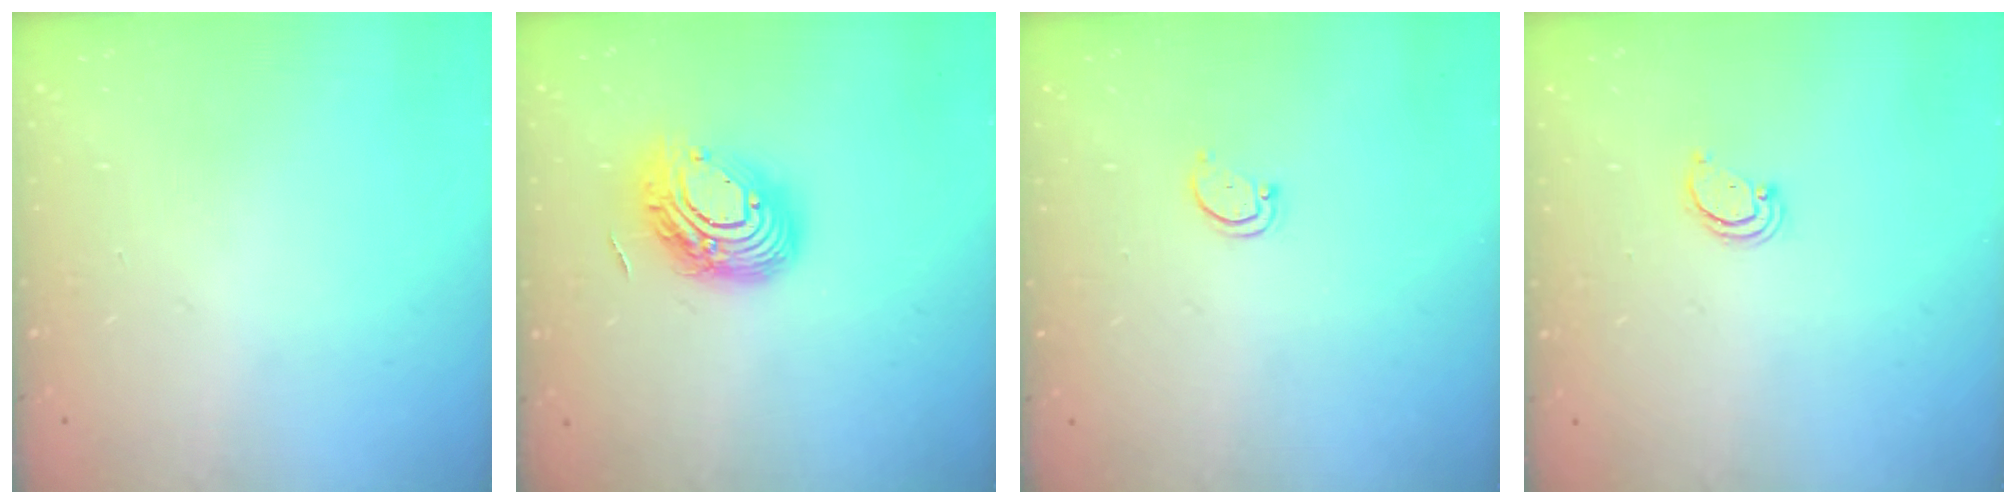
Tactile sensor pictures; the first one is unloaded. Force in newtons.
{"total": 14.8, "press": 14.7, "slide": 1.0}
{"total": 2.6, "press": 2.5, "slide": 0.4}
{"total": 2.2, "press": 2.2, "slide": 0.1}